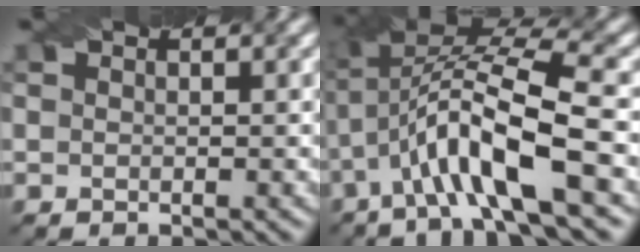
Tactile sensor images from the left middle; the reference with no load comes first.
{"total": 9.4, "force": [-2.4, 2.4, 8.8], "torque": [-0.161, 0.018, -0.048]}